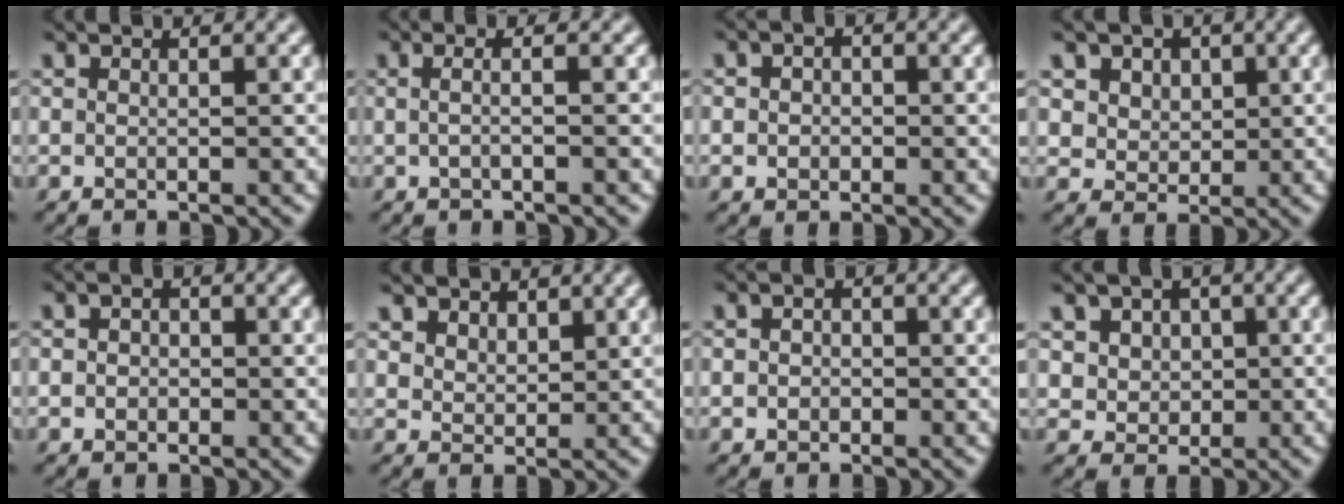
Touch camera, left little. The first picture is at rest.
{"total": 2.7, "force": [0.6, 1.2, 2.4], "torque": [-0.026, 0.020, -0.015]}
{"total": 2.3, "force": [0.0, 1.8, 1.5], "torque": [-0.021, 0.010, -0.014]}
{"total": 5.0, "force": [2.2, 4.1, 1.9], "torque": [-0.044, -0.003, 0.035]}
{"total": 2.6, "force": [0.0, 2.0, 1.6], "torque": [-0.019, 0.009, -0.018]}
{"total": 2.9, "force": [1.9, 1.9, 1.1], "torque": [-0.046, -0.008, 0.040]}
{"total": 2.3, "force": [-0.2, 1.8, 1.4], "torque": [-0.016, 0.007, -0.019]}
{"total": 5.2, "force": [1.5, 4.4, 2.3], "torque": [-0.044, 0.008, 0.017]}